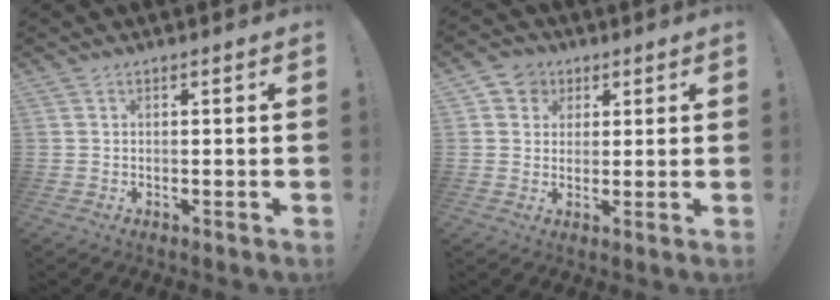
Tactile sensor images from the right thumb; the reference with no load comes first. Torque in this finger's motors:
{"motor_torque": [-0.21, 0.33, -0.13, -0.04, 0.09]}